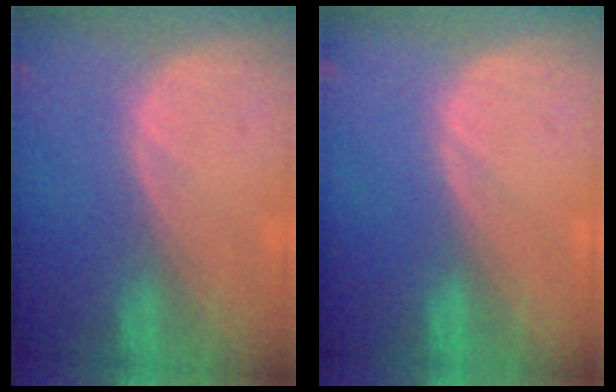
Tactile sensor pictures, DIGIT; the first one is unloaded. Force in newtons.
{"total": 0.0}